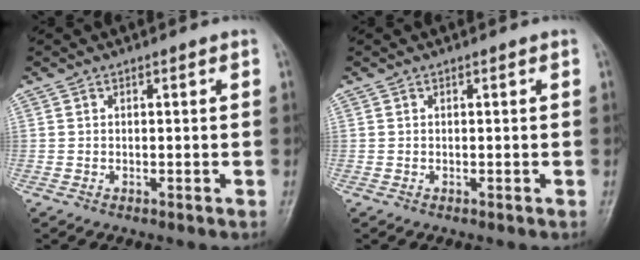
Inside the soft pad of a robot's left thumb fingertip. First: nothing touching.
{"total": 0.0}